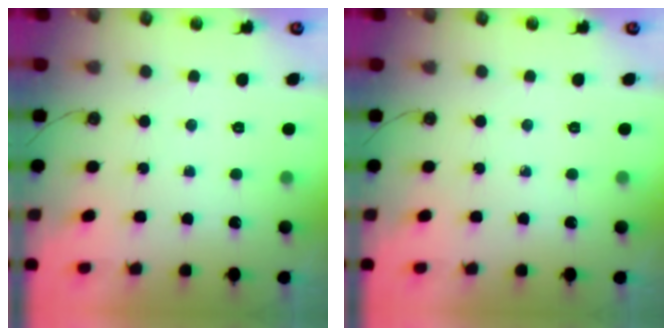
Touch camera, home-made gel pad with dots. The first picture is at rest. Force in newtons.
{"total": 0.0}